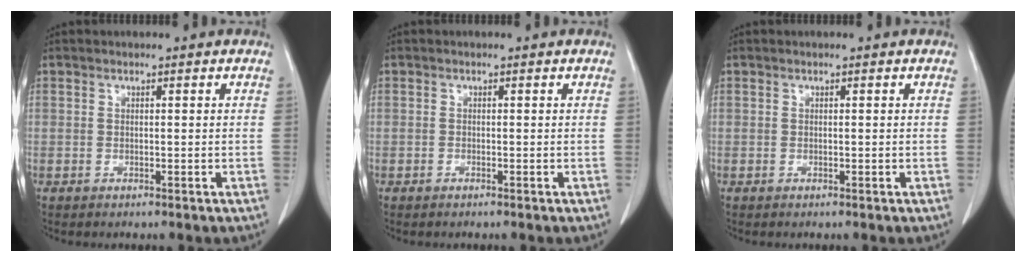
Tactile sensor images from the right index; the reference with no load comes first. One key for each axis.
{"total": 0.0}
{"total": 0.0}